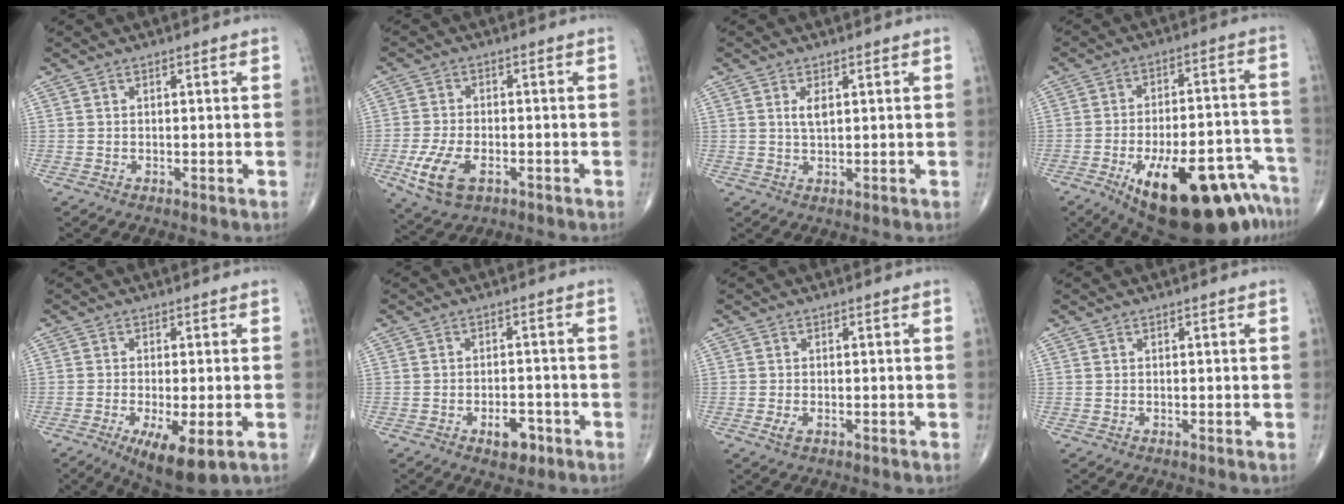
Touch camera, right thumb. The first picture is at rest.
{"total": 8.7, "force": [-3.5, 4.7, 6.5], "torque": [-0.132, 0.005, -0.057]}
{"total": 2.5, "force": [0.8, 1.0, 2.1], "torque": [-0.039, -0.005, 0.016]}
{"total": 25.2, "force": [-14.6, 9.5, 18.2], "torque": [-0.186, 0.073, -0.205]}
{"total": 9.6, "force": [-3.9, 2.8, 8.3], "torque": [-0.131, -0.017, -0.057]}
{"total": 4.6, "force": [-2.5, 2.5, 3.0], "torque": [-0.030, 0.014, -0.034]}
{"total": 1.7, "force": [-0.7, 0.9, 1.3], "torque": [-0.027, 0.000, -0.012]}
{"total": 0.0}